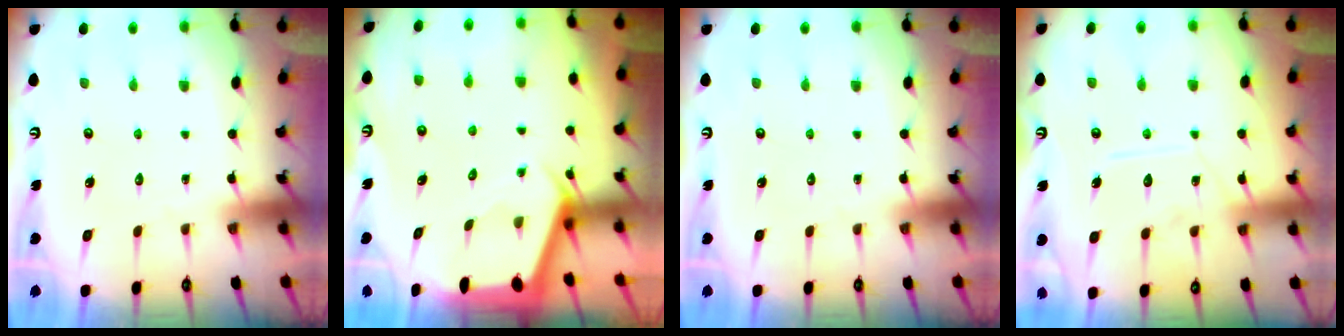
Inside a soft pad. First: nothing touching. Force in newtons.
{"total": 2.4, "press": 2.4, "slide": 0.4}
{"total": 0.0}
{"total": 10.2, "press": 10.2, "slide": 1.0}